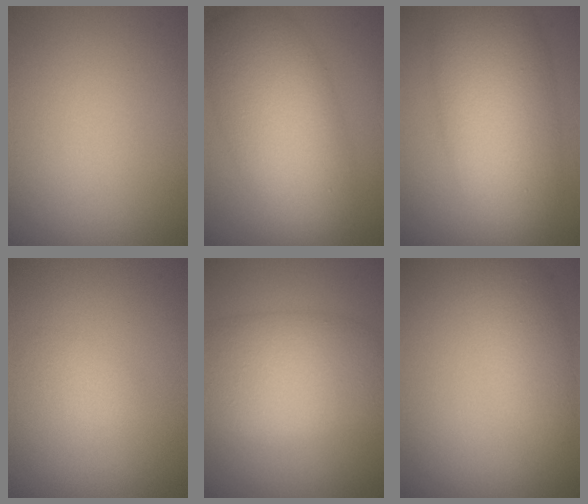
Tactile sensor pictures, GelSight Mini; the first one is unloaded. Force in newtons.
{"total": 8.9, "press": 8.9, "slide": 0.1}
{"total": 9.5, "press": 9.5, "slide": 0.1}
{"total": 1.1, "press": 1.1, "slide": 0.1}
{"total": 7.3, "press": 7.3, "slide": 0.3}
{"total": 3.2, "press": 3.1, "slide": 0.2}